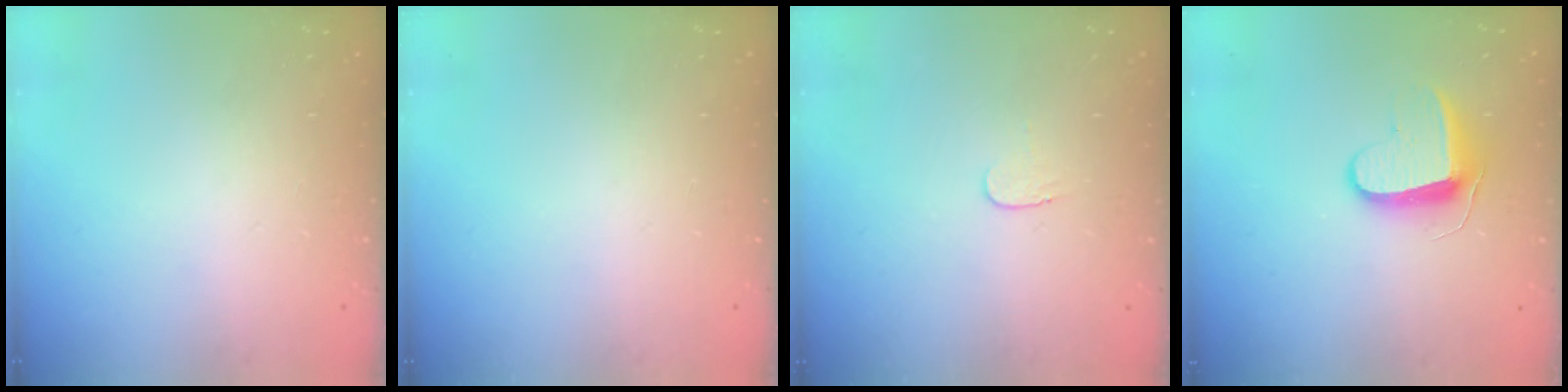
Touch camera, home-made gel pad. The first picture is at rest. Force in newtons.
{"total": 0.0}
{"total": 3.7, "press": 3.7, "slide": 0.4}
{"total": 9.0, "press": 8.9, "slide": 0.7}